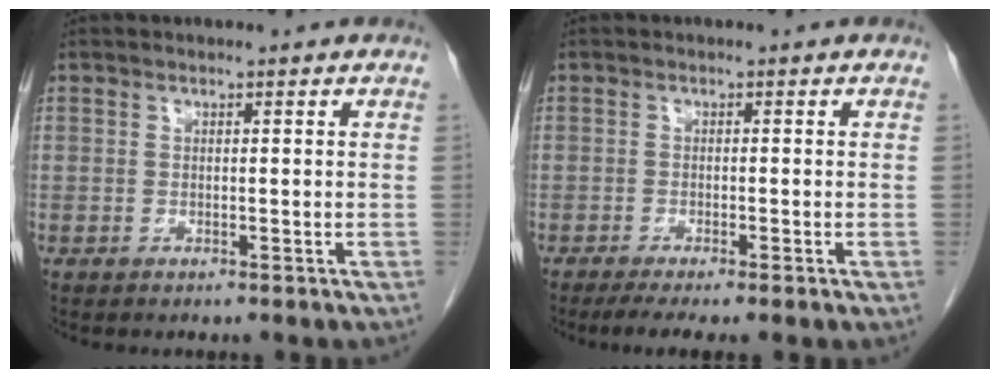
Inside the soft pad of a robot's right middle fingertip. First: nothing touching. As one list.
[{"total": 4.7, "force": [-3.3, 0.3, 3.3], "torque": [-0.047, -0.012, -0.052]}]